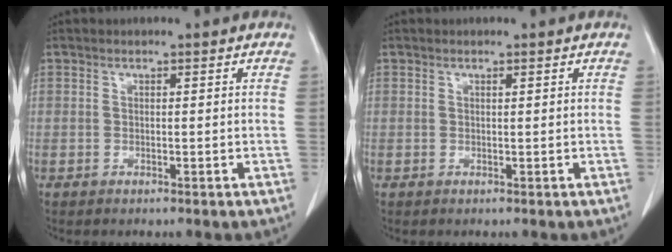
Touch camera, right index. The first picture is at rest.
{"total": 0.0}